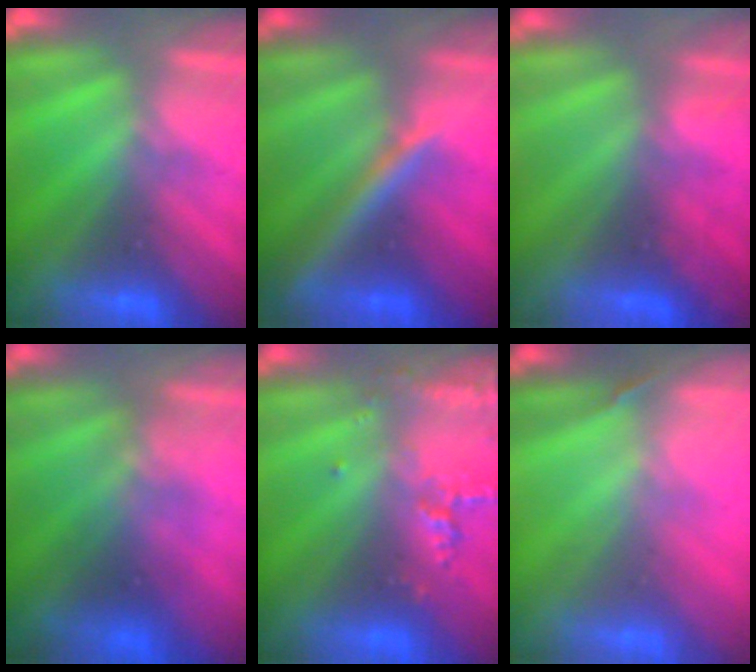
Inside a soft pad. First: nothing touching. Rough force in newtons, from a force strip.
{"total": 2.5}
{"total": 4.2}
{"total": 1.5}
{"total": 2.4}
{"total": 1.8}